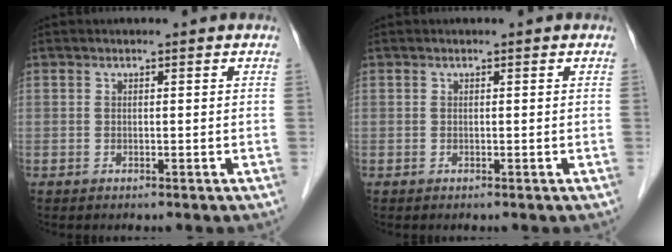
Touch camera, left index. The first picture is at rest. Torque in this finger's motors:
{"motor_torque": [0.00, 0.00, 0.00, 0.00]}